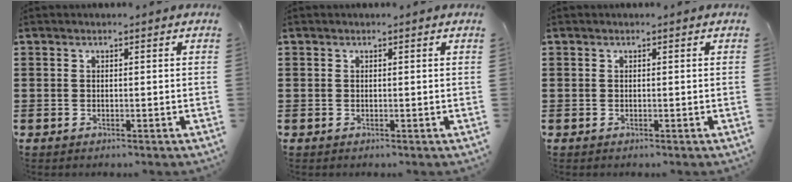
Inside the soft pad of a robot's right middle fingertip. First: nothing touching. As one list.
[{"total": 0.0}, {"total": 0.0}]